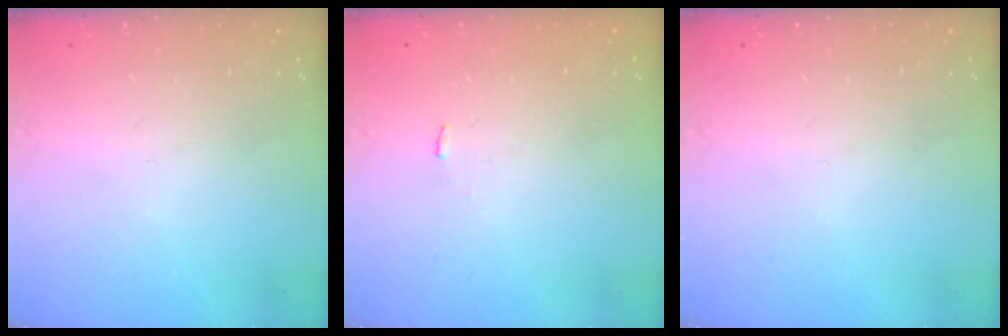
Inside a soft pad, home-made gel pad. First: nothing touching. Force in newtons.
{"total": 4.0, "press": 4.0, "slide": 0.4}
{"total": 0.0}